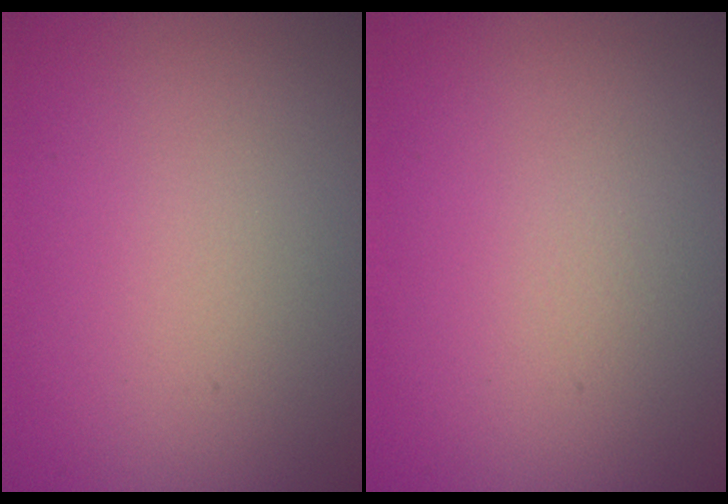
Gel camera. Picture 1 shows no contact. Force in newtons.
{"total": 0.0}